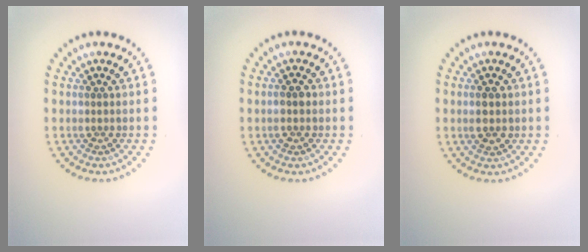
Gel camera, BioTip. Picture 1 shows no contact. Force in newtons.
{"total": 1.4, "press": 1.4, "slide": 0.4}
{"total": 1.7, "press": 1.7, "slide": 0.2}